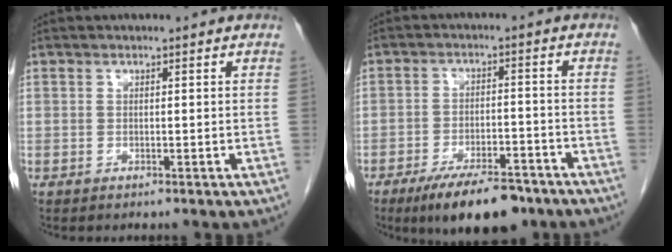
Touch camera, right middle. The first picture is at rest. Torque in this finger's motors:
{"motor_torque": [1.18, -0.94, 0.12, 0.05]}